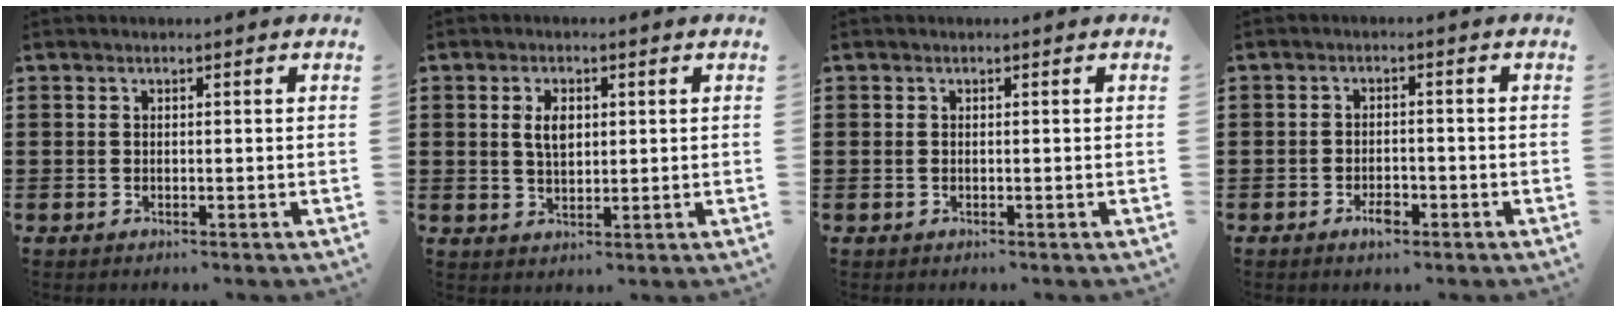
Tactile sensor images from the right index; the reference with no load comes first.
{"total": 3.8, "force": [0.9, 1.9, 3.1], "torque": [-0.058, 0.006, 0.012]}
{"total": 0.0}
{"total": 2.9, "force": [-1.6, 1.3, 2.0], "torque": [-0.035, 0.004, -0.029]}